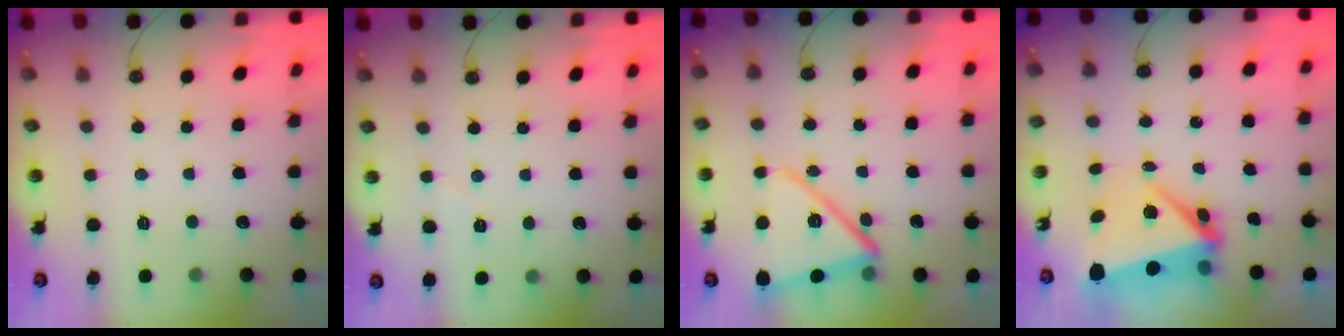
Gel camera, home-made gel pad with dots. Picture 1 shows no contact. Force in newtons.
{"total": 3.1, "press": 2.7, "slide": 1.5}
{"total": 15.1, "press": 15.1, "slide": 1.3}
{"total": 6.8, "press": 6.6, "slide": 1.3}